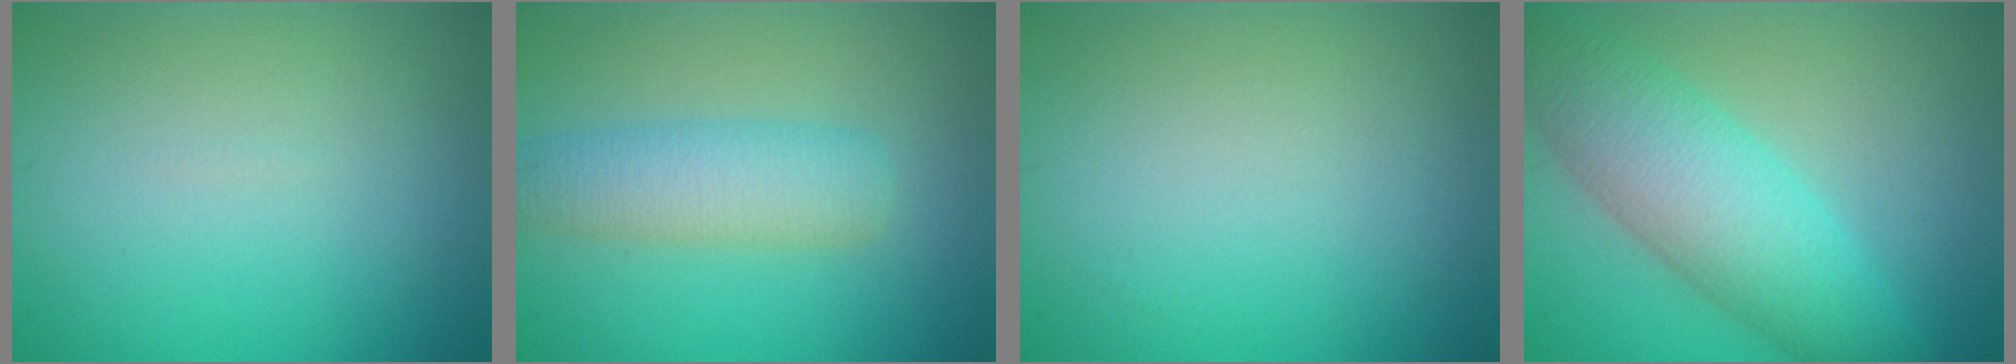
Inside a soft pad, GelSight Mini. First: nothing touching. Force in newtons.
{"total": 4.4, "press": 4.4, "slide": 0.1}
{"total": 0.0}
{"total": 7.9, "press": 7.9, "slide": 0.2}